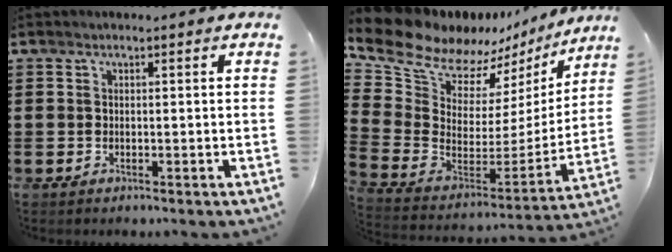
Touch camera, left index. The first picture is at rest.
{"total": 10.9, "force": [9.3, 4.8, 2.9], "torque": [-0.121, -0.073, 0.164]}